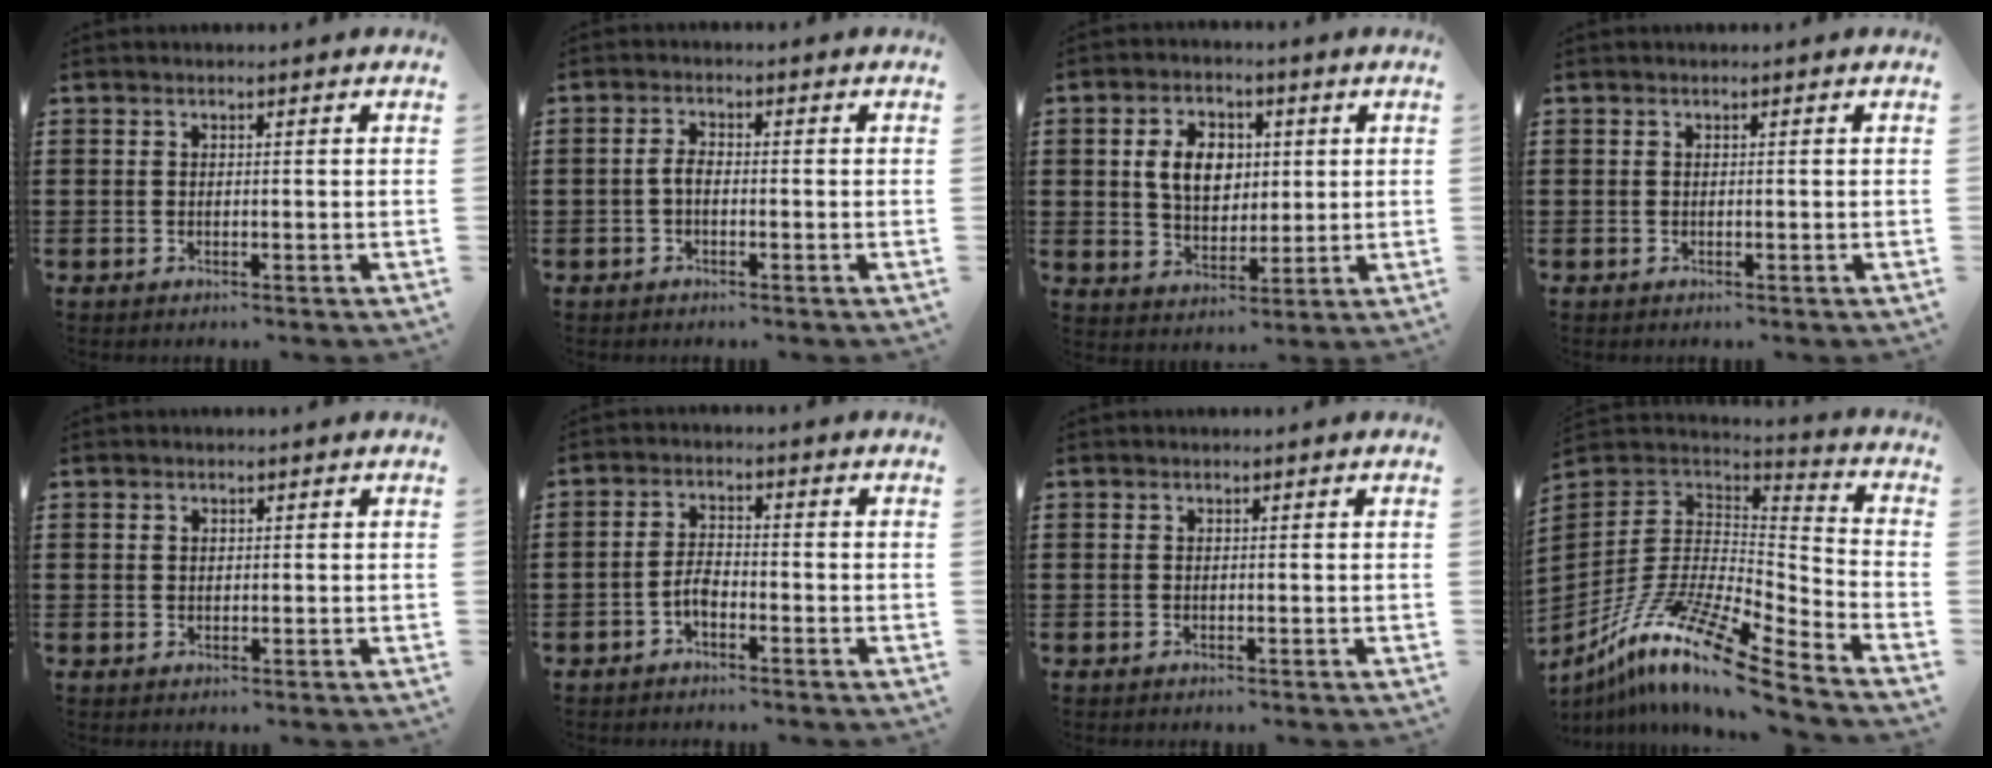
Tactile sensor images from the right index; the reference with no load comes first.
{"total": 2.1, "force": [-0.6, 0.9, 1.8], "torque": [-0.042, -0.001, -0.014]}
{"total": 7.3, "force": [1.3, 5.3, 4.8], "torque": [-0.101, 0.010, 0.016]}
{"total": 0.0}
{"total": 0.8, "force": [0.5, 0.6, 0.2], "torque": [-0.006, 0.003, 0.009]}
{"total": 3.1, "force": [-1.7, 1.5, 2.2], "torque": [-0.050, 0.005, -0.036]}
{"total": 0.0}
{"total": 14.1, "force": [-9.5, 2.5, 10.1], "torque": [-0.206, 0.012, -0.185]}